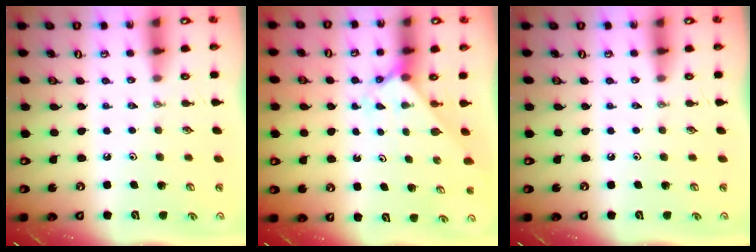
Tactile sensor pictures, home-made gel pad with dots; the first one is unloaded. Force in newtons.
{"total": 2.2, "press": 2.2, "slide": 0.2}
{"total": 0.0}